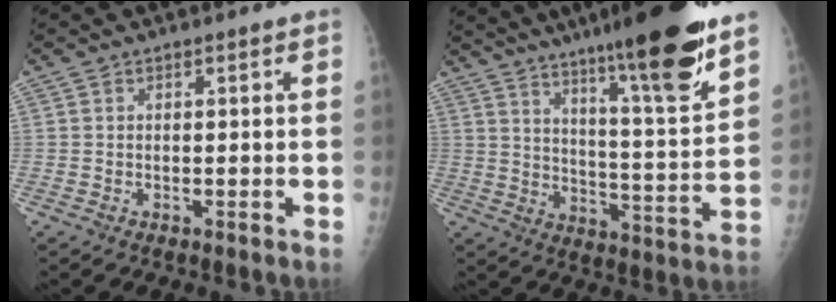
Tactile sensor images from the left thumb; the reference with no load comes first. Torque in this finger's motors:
{"motor_torque": [2.46, 1.25, 1.54, -1.21, 0.42]}